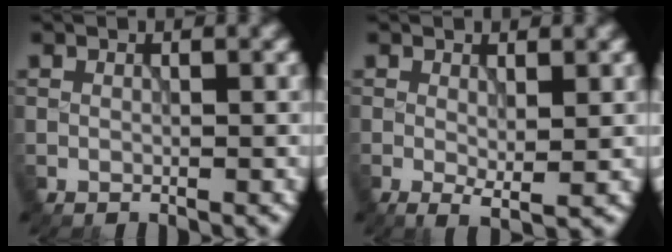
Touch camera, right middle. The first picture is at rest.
{"total": 1.9, "force": [0.1, 0.5, 1.9], "torque": [-0.032, -0.008, 0.003]}